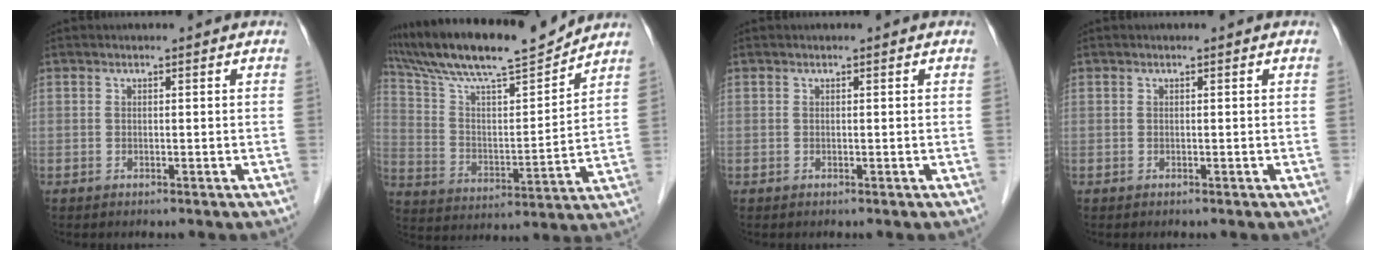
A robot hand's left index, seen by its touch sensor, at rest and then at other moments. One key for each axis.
{"total": 17.2, "fx": 15.4, "fy": 0.7, "fz": 7.6, "tx": -0.145, "ty": 0.003, "tz": 0.266}
{"total": 0.0}
{"total": 0.0}